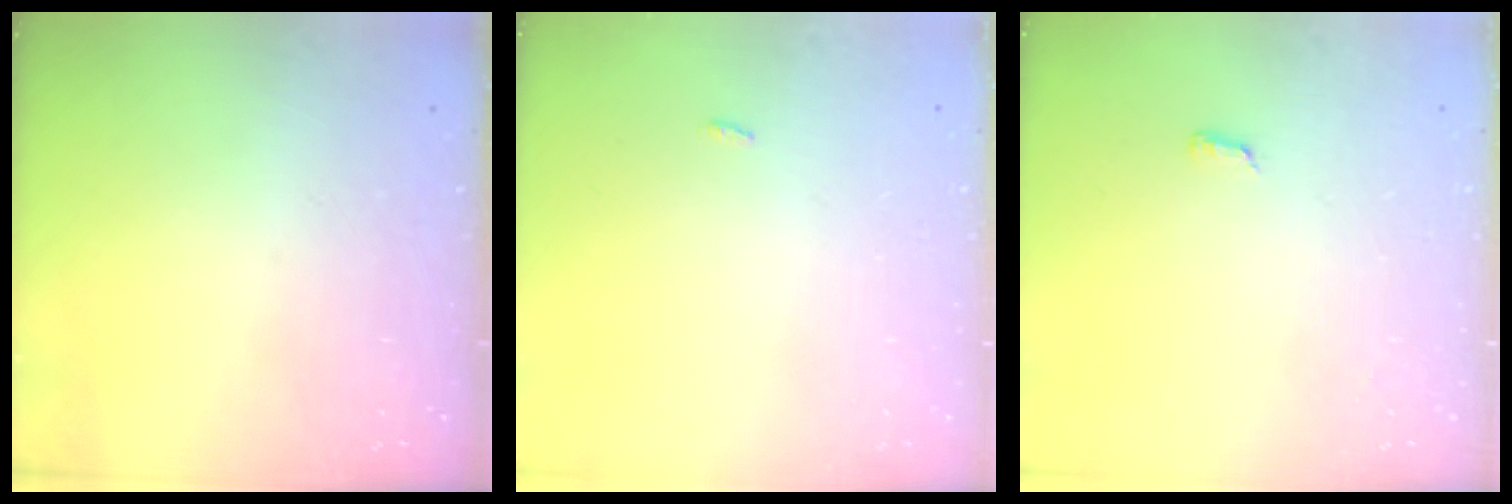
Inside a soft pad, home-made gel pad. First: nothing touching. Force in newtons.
{"total": 6.7, "press": 1.4, "slide": 6.6}
{"total": 6.4, "press": 3.8, "slide": 5.1}